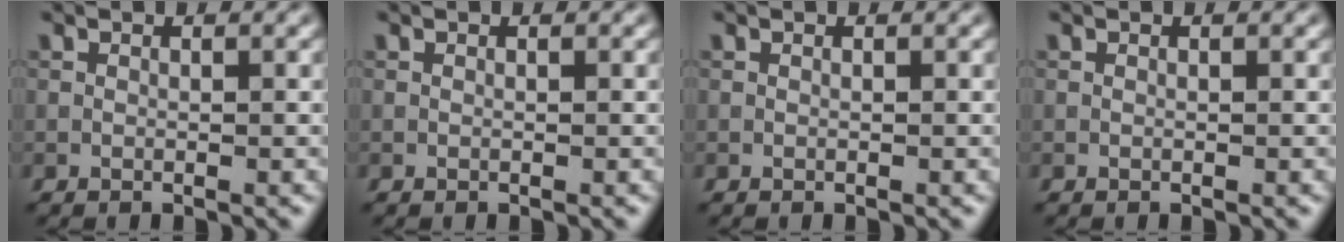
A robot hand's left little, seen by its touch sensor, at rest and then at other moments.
{"total": 0.0}
{"total": 0.0}
{"total": 0.0}